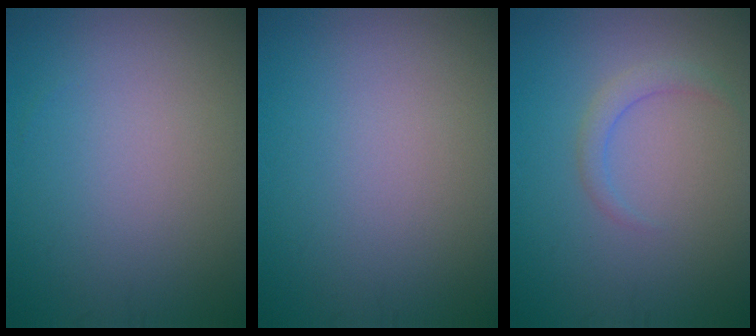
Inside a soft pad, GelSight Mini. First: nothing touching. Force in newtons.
{"total": 0.0}
{"total": 1.5, "press": 1.5, "slide": 0.1}